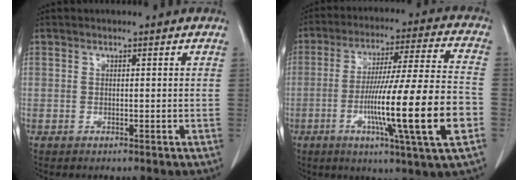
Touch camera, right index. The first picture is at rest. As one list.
[{"total": 19.7, "force": [-5.5, -0.4, 18.9], "torque": [-0.306, -0.011, -0.092]}]